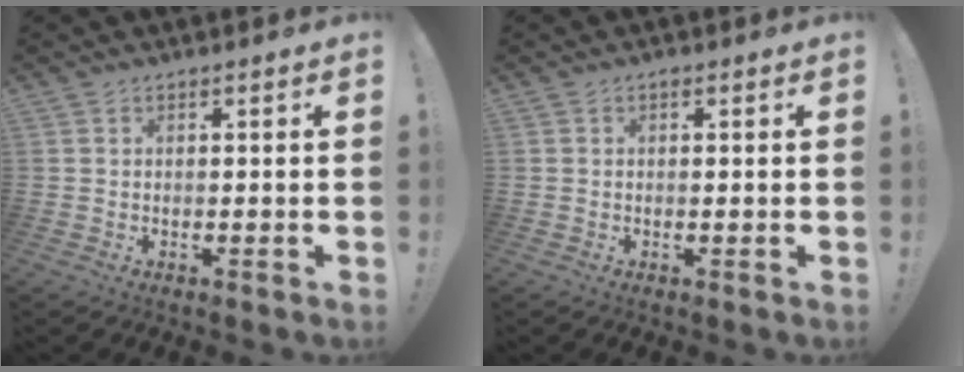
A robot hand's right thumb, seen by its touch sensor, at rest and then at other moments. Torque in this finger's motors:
{"motor_torque": [-0.21, 0.30, 0.22, 0.05, 0.05]}